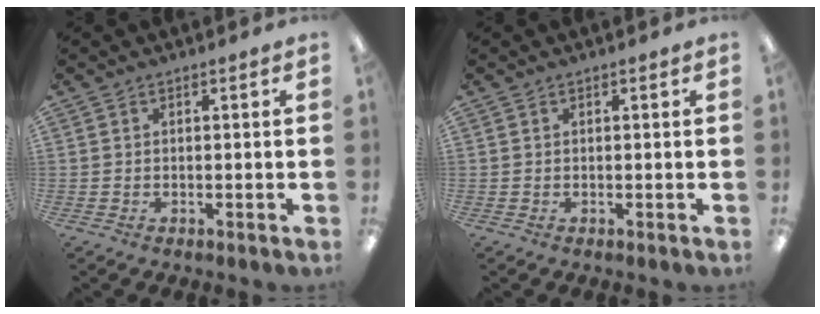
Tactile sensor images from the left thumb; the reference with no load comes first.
{"total": 0.0}